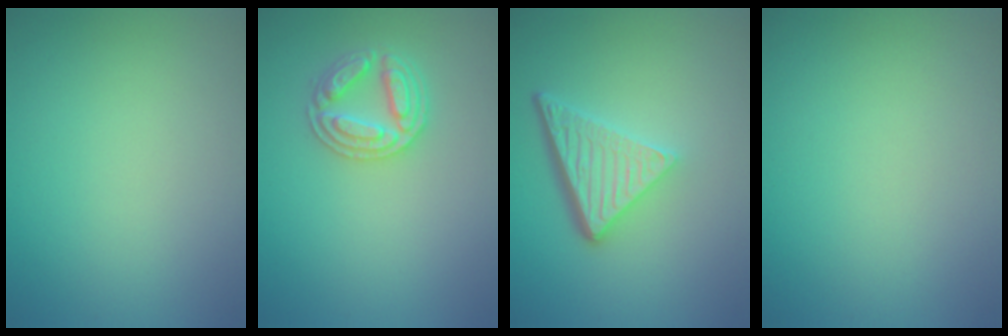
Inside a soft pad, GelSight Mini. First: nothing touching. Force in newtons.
{"total": 3.0, "press": 3.0, "slide": 0.4}
{"total": 5.1, "press": 3.6, "slide": 3.6}
{"total": 0.0}